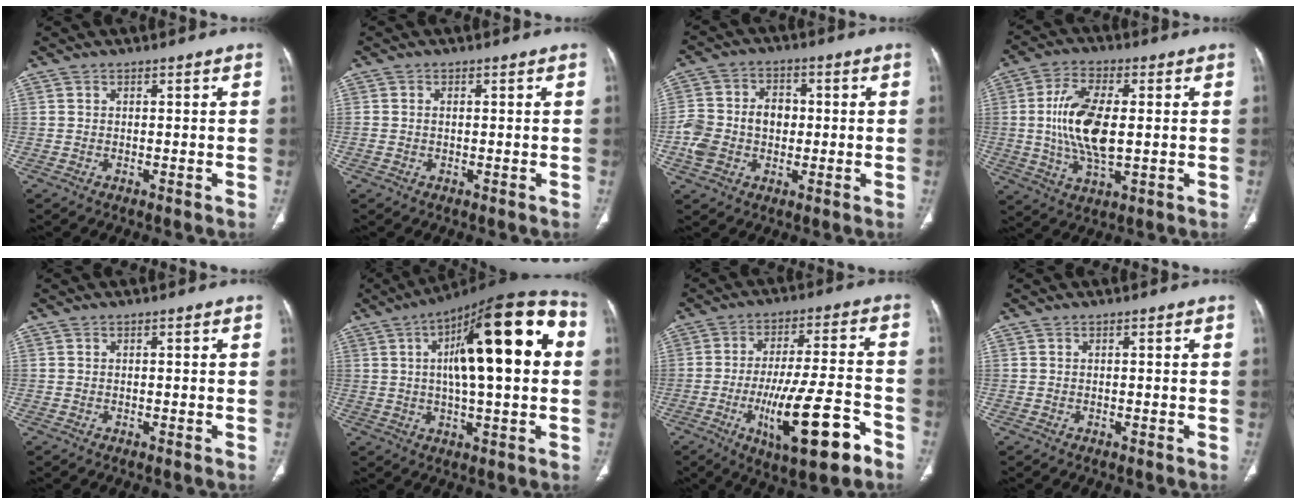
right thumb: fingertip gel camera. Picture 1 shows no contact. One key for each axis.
{"total": 0.8, "fx": 0.0, "fy": 0.6, "fz": 0.6, "tx": -0.016, "ty": 0.006, "tz": 0.003}
{"total": 10.6, "fx": -0.9, "fy": 8.1, "fz": 6.7, "tx": -0.115, "ty": 0.027, "tz": -0.017}
{"total": 13.4, "fx": 0.5, "fy": 6.1, "fz": 11.9, "tx": -0.234, "ty": -0.005, "tz": 0.011}
{"total": 0.0}
{"total": 23.0, "fx": 4.0, "fy": 7.2, "fz": 21.5, "tx": -0.303, "ty": 0.026, "tz": 0.048}
{"total": 17.7, "fx": -7.5, "fy": 4.8, "fz": 15.3, "tx": -0.259, "ty": 0.026, "tz": -0.108}
{"total": 0.0}